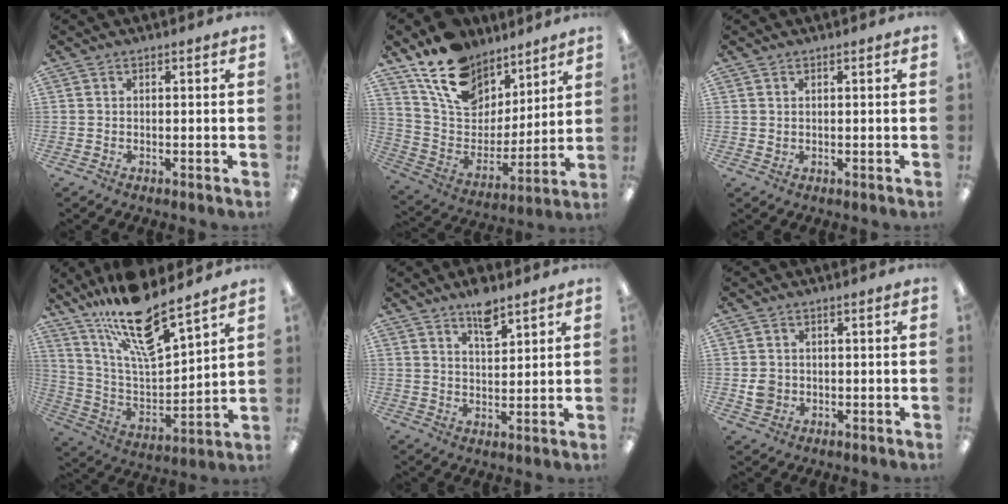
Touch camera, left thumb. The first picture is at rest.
{"total": 17.4, "force": [12.6, 10.3, 6.1], "torque": [-0.129, -0.077, 0.238]}
{"total": 0.7, "force": [0.6, 0.4, 0.1], "torque": [-0.003, 0.002, 0.011]}
{"total": 18.0, "force": [14.2, 4.3, 10.2], "torque": [-0.187, -0.096, 0.243]}
{"total": 6.7, "force": [5.0, 2.4, 3.7], "torque": [-0.052, -0.027, 0.085]}
{"total": 4.0, "force": [-0.2, 3.7, 1.5], "torque": [-0.011, 0.002, -0.004]}